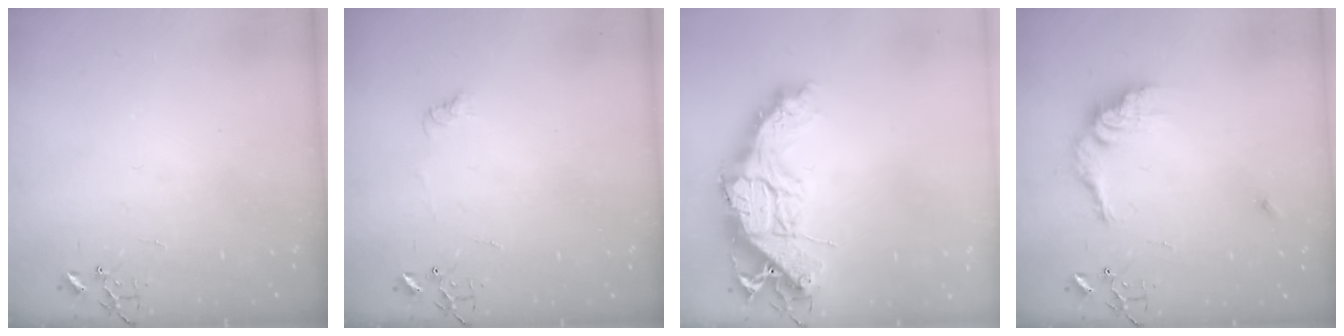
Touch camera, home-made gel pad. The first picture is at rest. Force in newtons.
{"total": 4.9, "press": 4.9, "slide": 0.7}
{"total": 18.5, "press": 18.4, "slide": 2.0}
{"total": 13.3, "press": 13.2, "slide": 1.1}